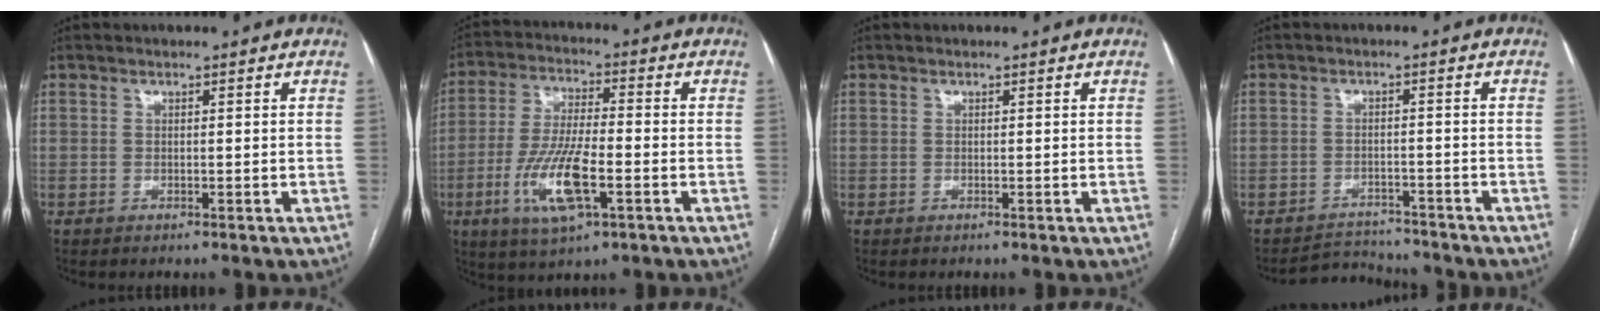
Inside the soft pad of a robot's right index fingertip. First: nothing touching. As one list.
[{"total": 11.8, "force": [-4.1, 2.6, 10.8], "torque": [-0.222, -0.011, -0.072]}, {"total": 0.0}, {"total": 4.3, "force": [-4.1, 0.6, -1.1], "torque": [0.021, 0.004, -0.064]}]